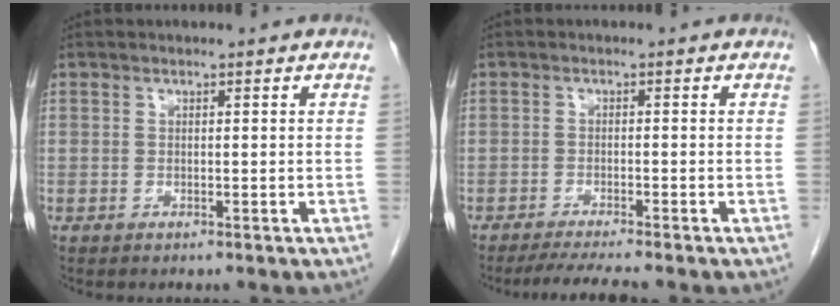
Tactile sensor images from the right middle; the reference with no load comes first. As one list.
[{"total": 4.4, "force": [-3.8, -0.7, 2.0], "torque": [-0.036, -0.017, -0.066]}]